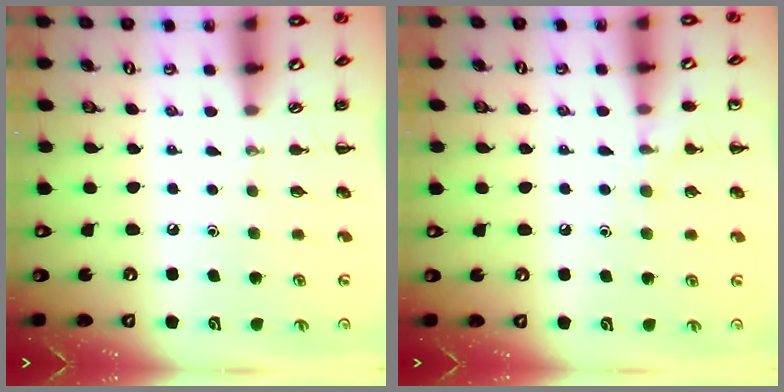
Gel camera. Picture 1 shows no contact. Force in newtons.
{"total": 7.0, "press": 6.8, "slide": 1.5}